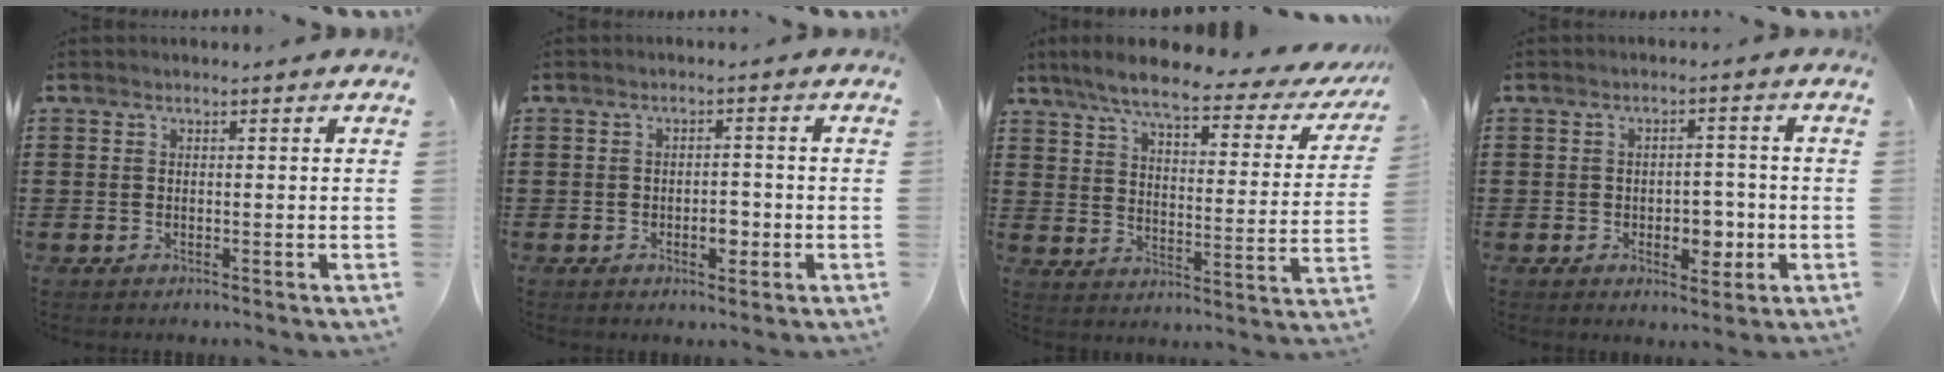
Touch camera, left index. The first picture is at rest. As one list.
[{"total": 3.7, "force": [-1.2, 1.9, 2.9], "torque": [-0.045, 0.000, -0.025]}, {"total": 7.6, "force": [6.1, 0.7, 4.4], "torque": [-0.103, -0.037, 0.100]}, {"total": 4.8, "force": [-1.5, 2.9, 3.6], "torque": [-0.056, 0.006, -0.029]}]